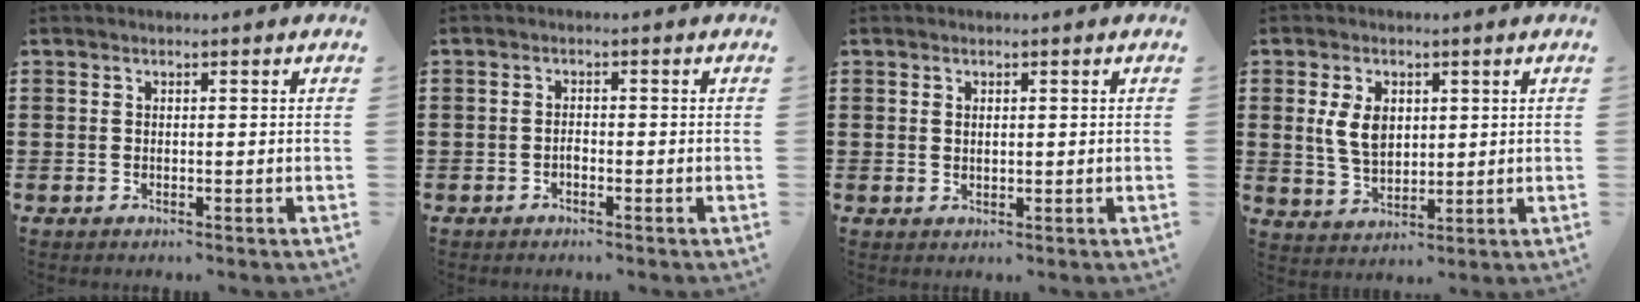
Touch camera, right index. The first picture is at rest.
{"total": 1.1, "force": [-0.6, 0.6, 0.6], "torque": [-0.014, -0.002, -0.012]}
{"total": 0.7, "force": [0.3, 0.3, 0.5], "torque": [-0.012, 0.001, 0.006]}
{"total": 6.1, "force": [1.2, 3.9, 4.6], "torque": [-0.105, 0.002, 0.016]}